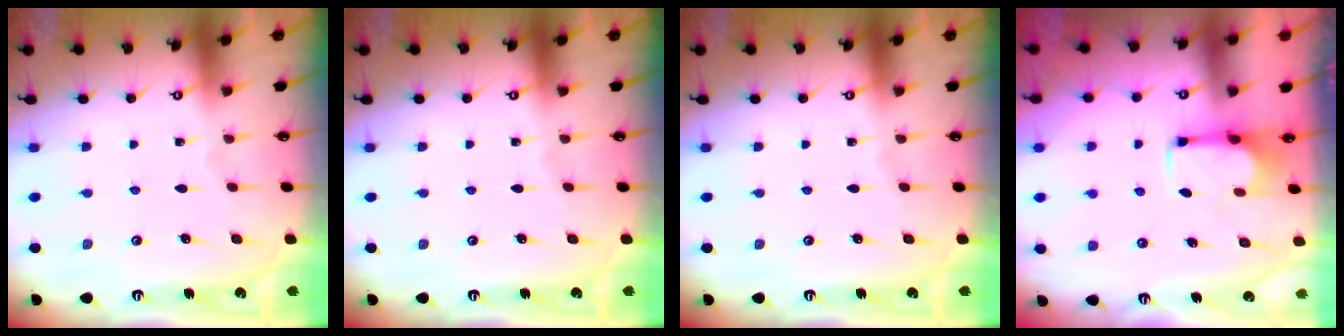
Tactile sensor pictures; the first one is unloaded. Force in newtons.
{"total": 0.0}
{"total": 0.0}
{"total": 2.8, "press": 2.6, "slide": 1.0}